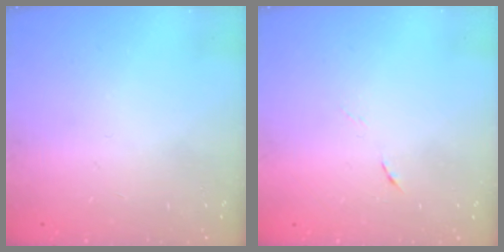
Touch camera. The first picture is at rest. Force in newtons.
{"total": 4.0, "press": 3.8, "slide": 1.2}